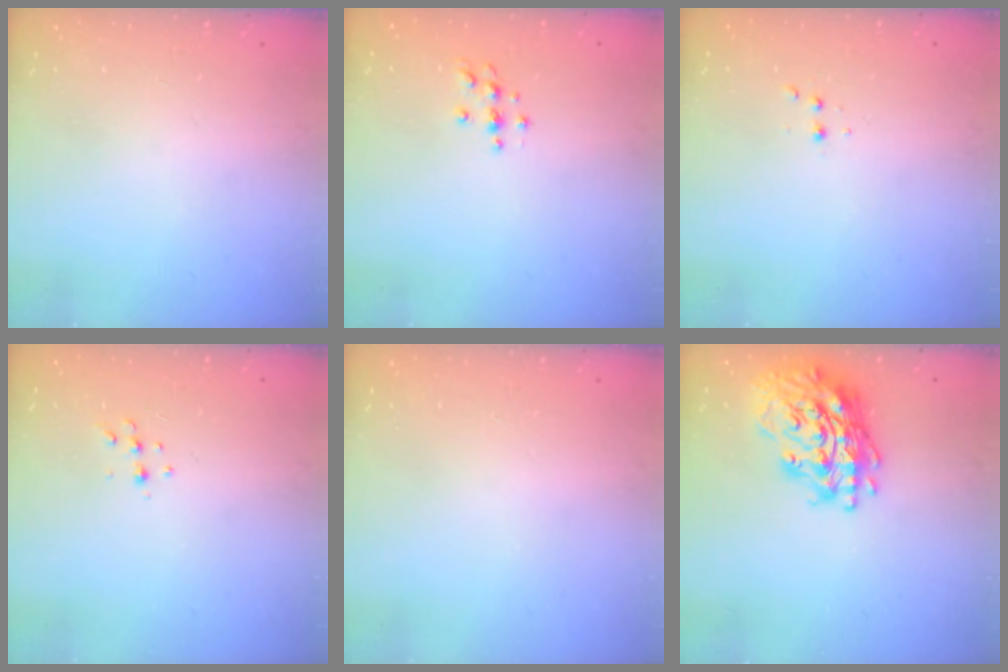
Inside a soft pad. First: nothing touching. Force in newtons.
{"total": 3.7, "press": 3.6, "slide": 0.5}
{"total": 2.5, "press": 2.4, "slide": 0.5}
{"total": 5.6, "press": 5.6, "slide": 0.7}
{"total": 0.0}
{"total": 19.4, "press": 19.2, "slide": 3.0}